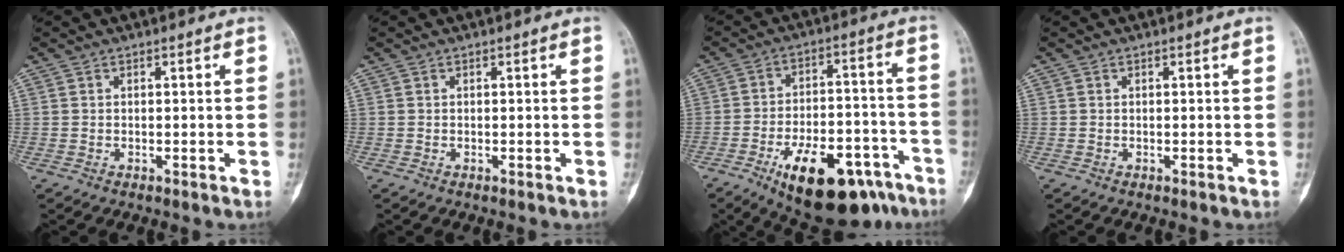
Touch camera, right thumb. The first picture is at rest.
{"total": 0.0}
{"total": 20.7, "force": [-11.9, 9.1, 14.3], "torque": [-0.173, 0.066, -0.173]}
{"total": 0.0}